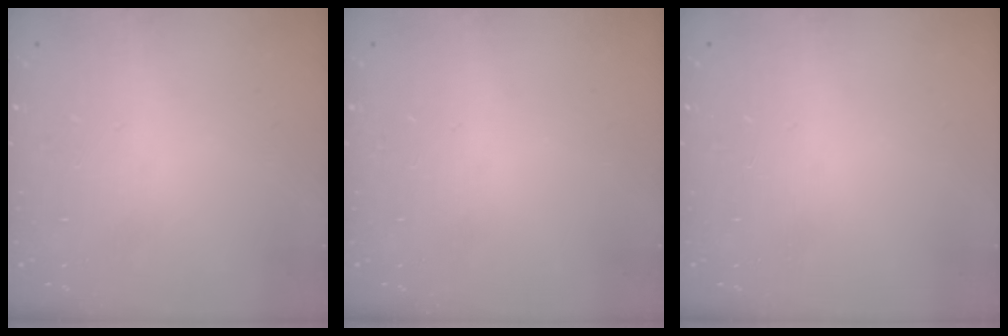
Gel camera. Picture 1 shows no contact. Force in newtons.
{"total": 0.0}
{"total": 0.0}